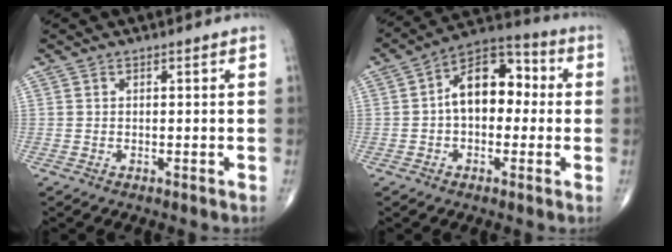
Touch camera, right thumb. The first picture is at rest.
{"total": 12.4, "force": [0.6, 7.8, 9.6], "torque": [-0.124, 0.039, -0.006]}